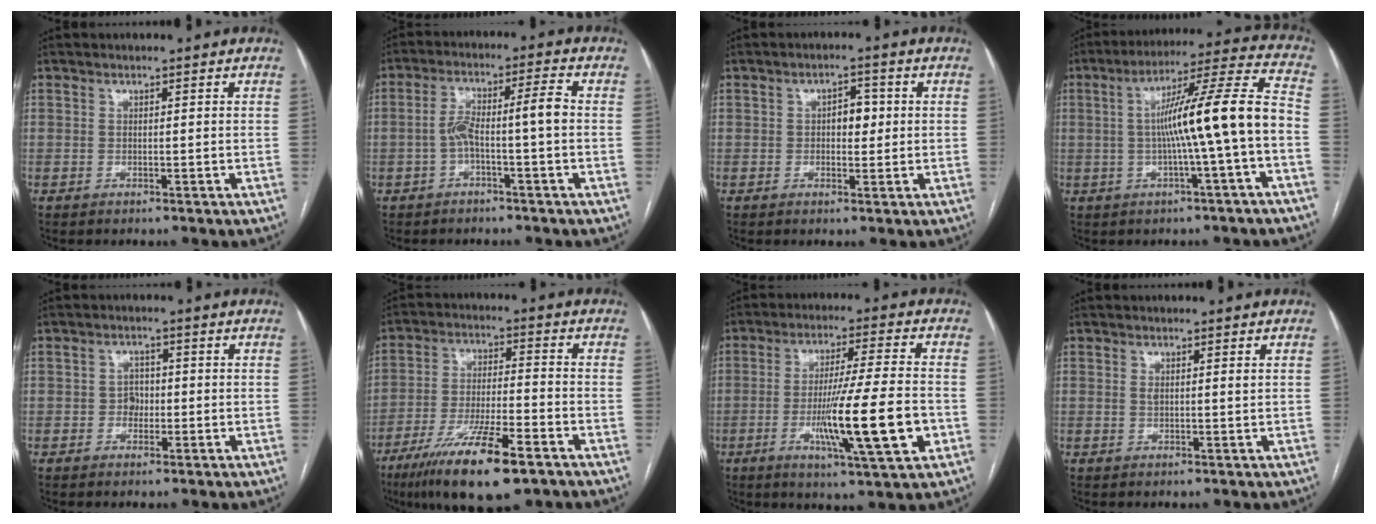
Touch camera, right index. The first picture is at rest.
{"total": 6.5, "force": [-1.4, 0.4, 6.3], "torque": [-0.119, 0.032, -0.022]}
{"total": 3.4, "force": [0.3, 1.9, 2.8], "torque": [-0.039, 0.010, 0.005]}
{"total": 13.7, "force": [-1.7, -0.7, 13.5], "torque": [-0.212, 0.025, -0.029]}
{"total": 2.3, "force": [-0.4, 1.9, 1.3], "torque": [-0.012, 0.008, -0.008]}
{"total": 15.1, "force": [-9.4, 2.3, 11.6], "torque": [-0.215, -0.032, -0.162]}
{"total": 14.5, "force": [-4.0, 0.1, 14.0], "torque": [-0.243, -0.019, -0.067]}
{"total": 0.9, "force": [0.3, 0.1, 0.8], "torque": [-0.019, -0.002, 0.007]}